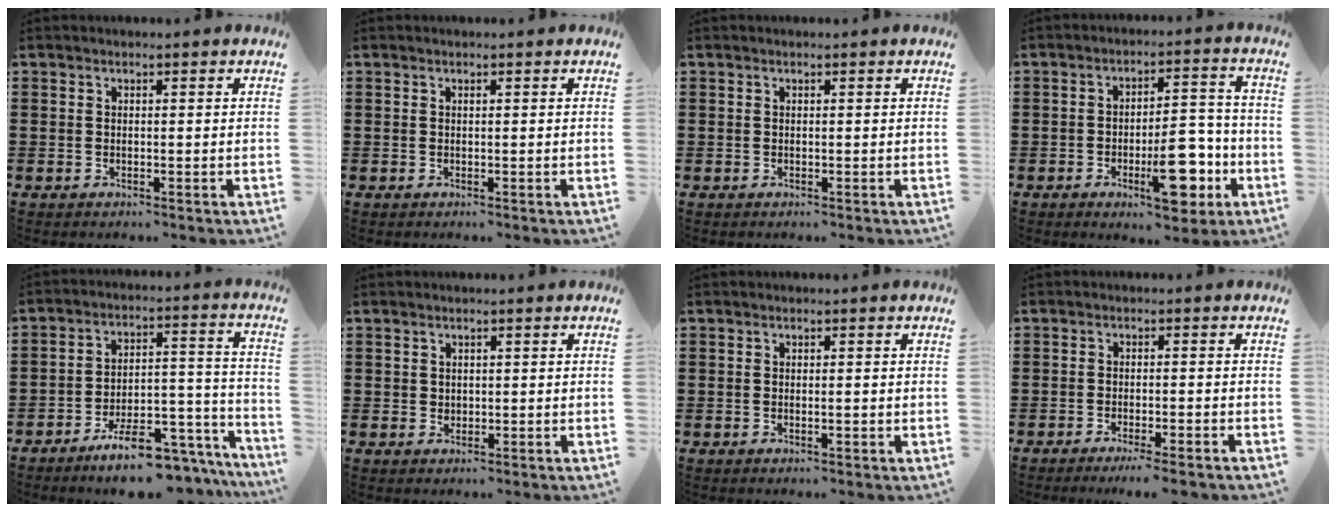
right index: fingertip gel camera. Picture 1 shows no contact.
{"total": 0.0}
{"total": 0.0}
{"total": 11.7, "force": [-4.5, 4.8, 9.7], "torque": [-0.119, 0.000, -0.069]}
{"total": 10.5, "force": [-8.6, 3.0, 5.2], "torque": [-0.066, 0.043, -0.153]}
{"total": 1.0, "force": [0.5, 0.9, 0.2], "torque": [-0.008, 0.002, 0.011]}
{"total": 0.8, "force": [-0.1, 0.0, 0.8], "torque": [-0.017, -0.007, 0.001]}
{"total": 2.4, "force": [-2.0, -0.2, 1.2], "torque": [-0.027, -0.003, -0.040]}